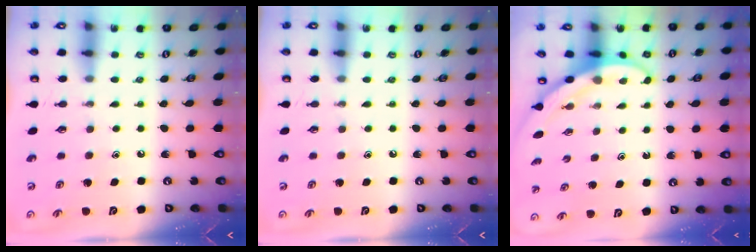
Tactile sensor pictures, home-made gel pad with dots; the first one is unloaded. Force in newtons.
{"total": 0.0}
{"total": 3.1, "press": 3.1, "slide": 0.1}